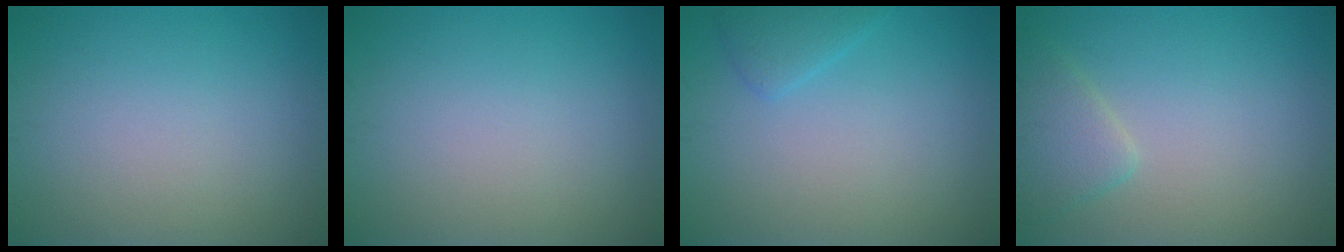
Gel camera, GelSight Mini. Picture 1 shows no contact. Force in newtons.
{"total": 0.0}
{"total": 1.6, "press": 1.6, "slide": 0.1}
{"total": 2.5, "press": 2.5, "slide": 0.2}